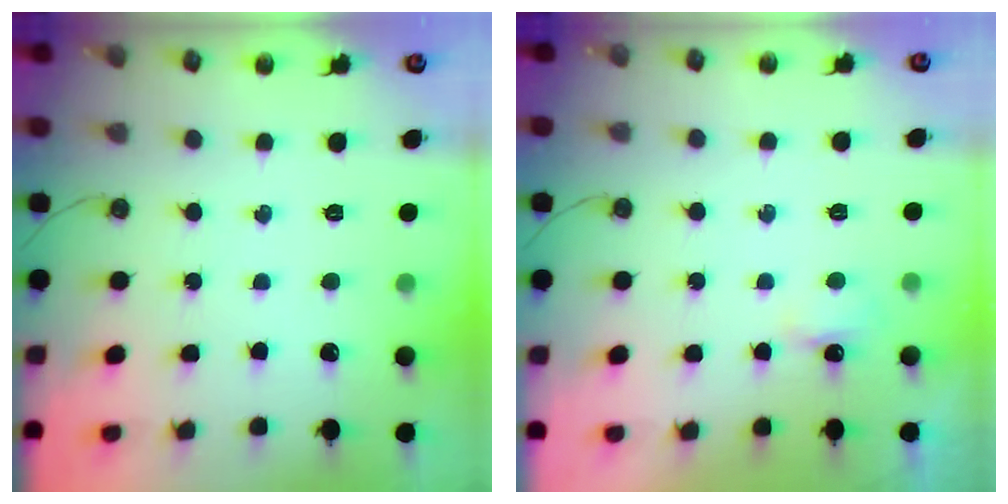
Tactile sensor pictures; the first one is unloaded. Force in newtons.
{"total": 4.0, "press": 4.0, "slide": 0.5}